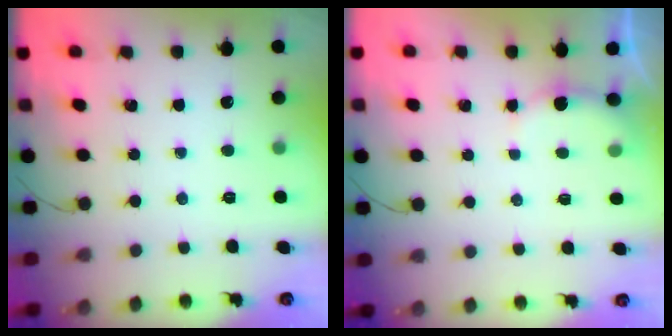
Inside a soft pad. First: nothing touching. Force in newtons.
{"total": 2.7, "press": 2.6, "slide": 0.6}